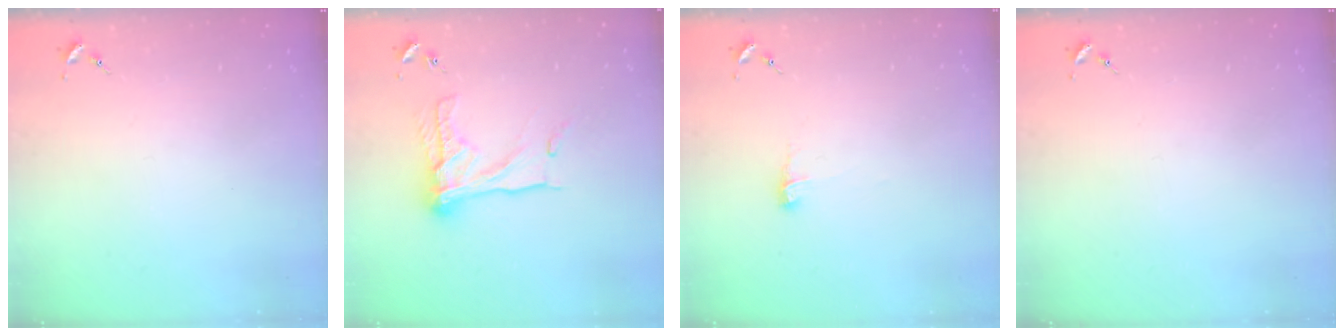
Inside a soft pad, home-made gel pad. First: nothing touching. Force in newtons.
{"total": 15.7, "press": 15.6, "slide": 1.3}
{"total": 5.8, "press": 5.8, "slide": 0.6}
{"total": 0.0}